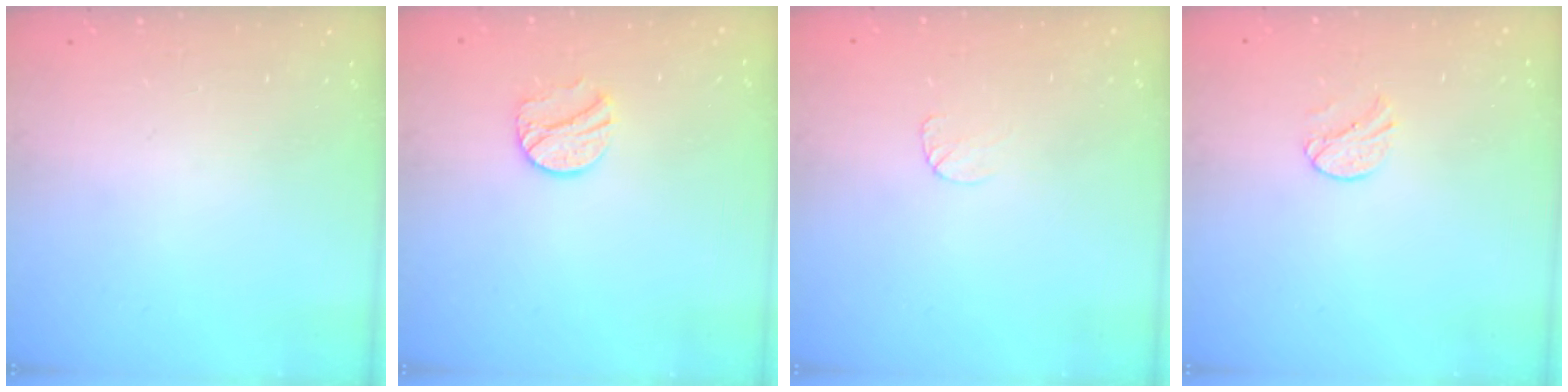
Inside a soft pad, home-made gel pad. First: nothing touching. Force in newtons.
{"total": 9.0, "press": 9.0, "slide": 0.3}
{"total": 3.7, "press": 3.6, "slide": 0.4}
{"total": 5.8, "press": 5.8, "slide": 0.6}